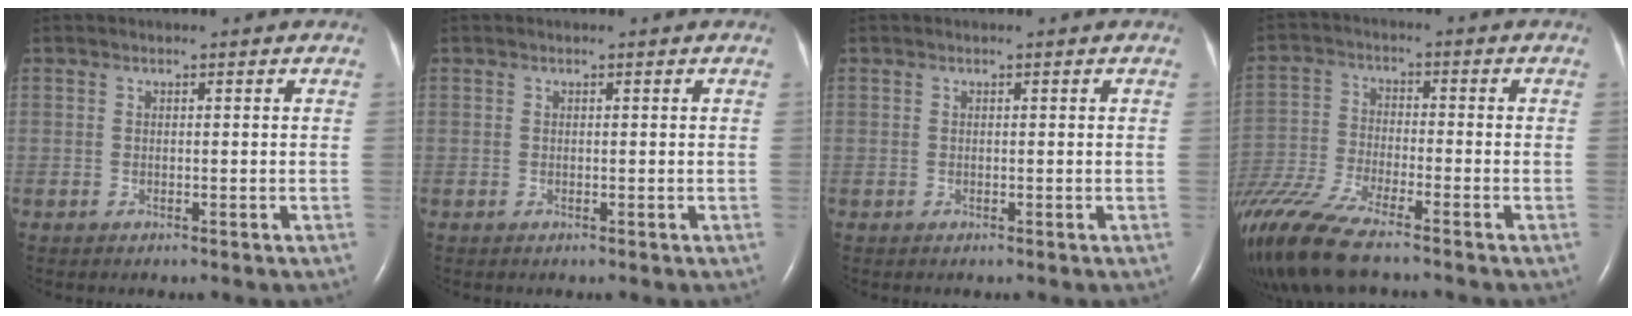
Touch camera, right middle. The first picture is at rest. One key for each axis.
{"total": 0.0}
{"total": 0.0}
{"total": 14.4, "fx": -11.4, "fy": 1.9, "fz": 8.5, "tx": -0.194, "ty": -0.038, "tz": -0.212}